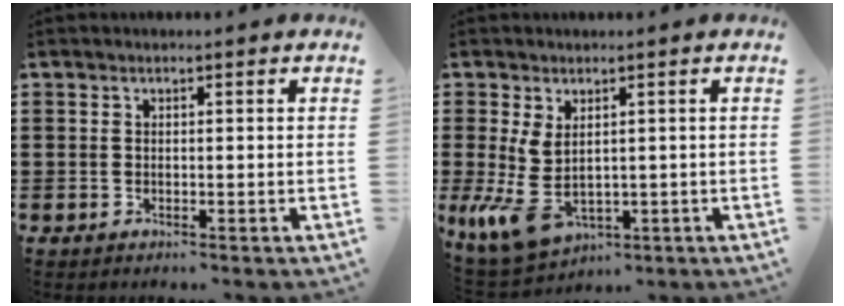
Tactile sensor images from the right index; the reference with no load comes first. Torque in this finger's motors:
{"motor_torque": [1.69, 0.45, 0.92, 0.21]}